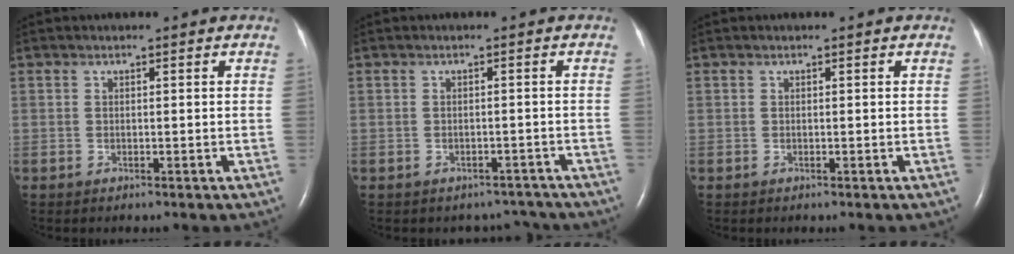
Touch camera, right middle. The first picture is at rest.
{"total": 3.6, "force": [-3.2, 1.7, -0.4], "torque": [0.012, 0.015, -0.037]}
{"total": 0.0}